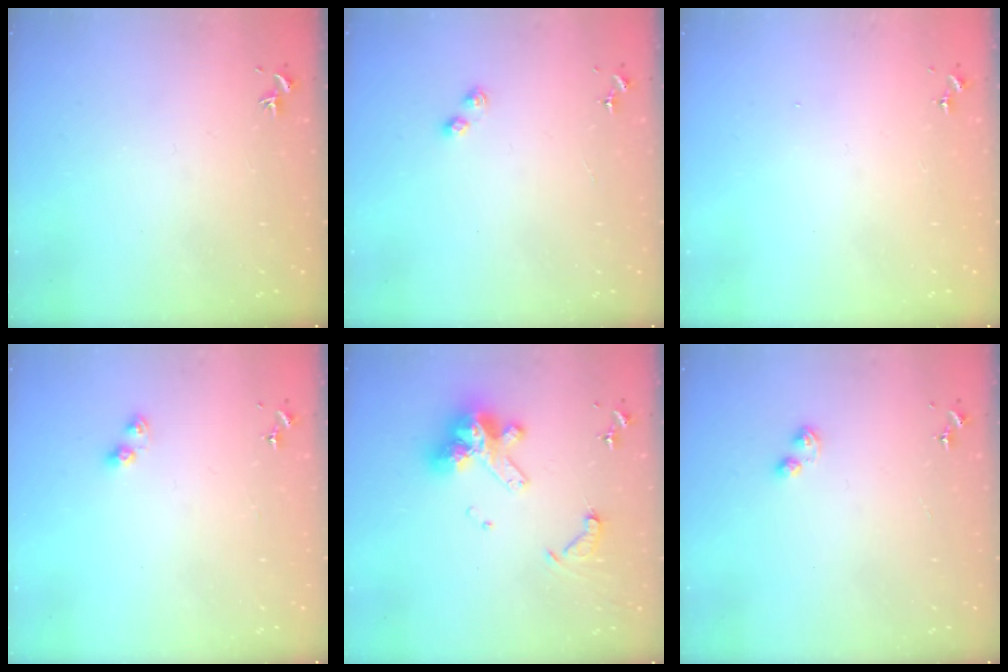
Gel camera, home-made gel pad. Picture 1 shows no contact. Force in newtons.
{"total": 2.8, "press": 2.8, "slide": 0.3}
{"total": 0.0}
{"total": 4.4, "press": 4.3, "slide": 0.2}
{"total": 14.3, "press": 14.2, "slide": 1.7}
{"total": 2.9, "press": 2.9, "slide": 0.4}